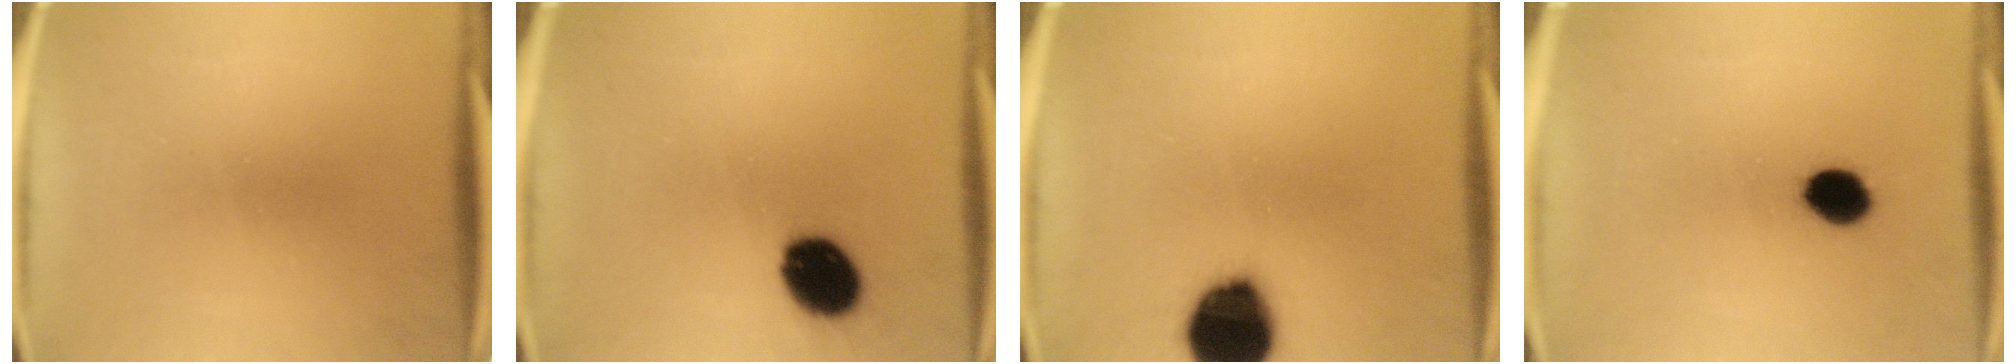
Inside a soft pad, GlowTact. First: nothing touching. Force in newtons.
{"total": 11.8}
{"total": 17.1}
{"total": 6.8}